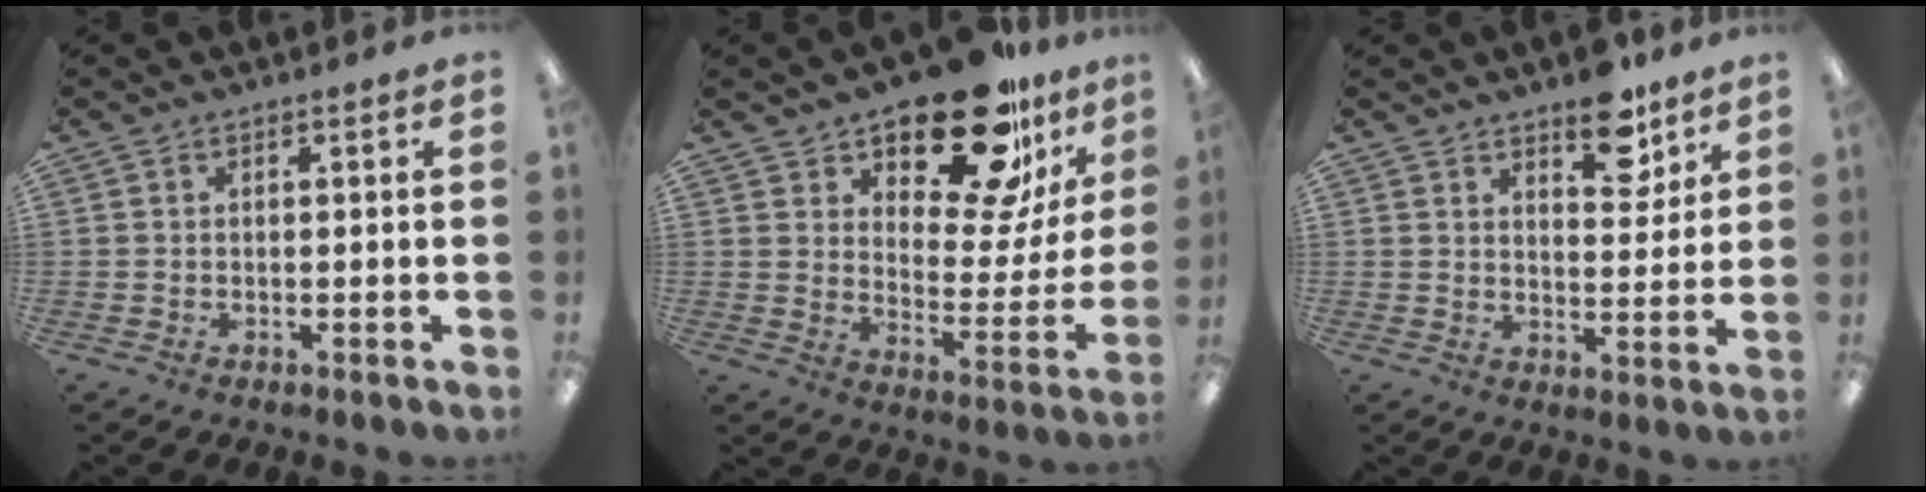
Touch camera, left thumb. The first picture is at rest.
{"total": 22.2, "force": [17.4, 7.8, 11.3], "torque": [-0.167, -0.124, 0.291]}
{"total": 9.6, "force": [7.0, 4.6, 4.7], "torque": [-0.041, -0.044, 0.117]}